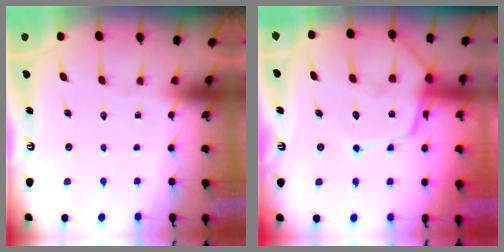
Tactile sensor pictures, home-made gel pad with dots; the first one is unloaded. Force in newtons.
{"total": 12.1, "press": 12.1, "slide": 1.1}